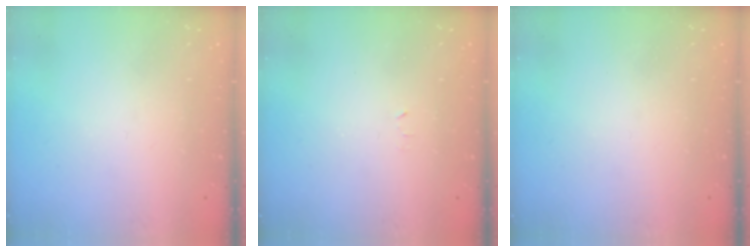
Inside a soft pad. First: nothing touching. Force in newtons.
{"total": 2.4, "press": 2.4, "slide": 0.4}
{"total": 0.0}